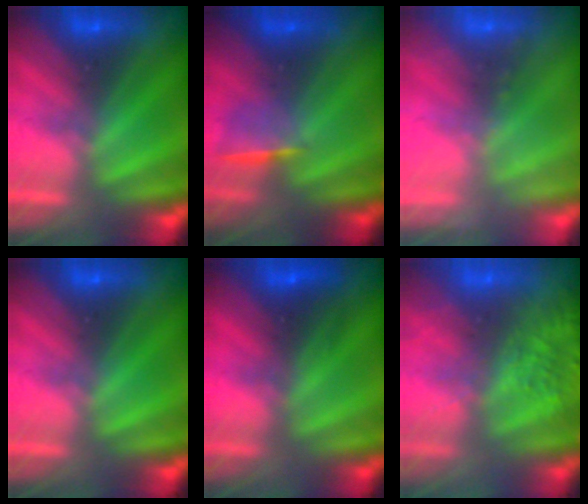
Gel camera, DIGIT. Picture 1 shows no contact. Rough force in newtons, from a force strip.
{"total": 1.1}
{"total": 2.3}
{"total": 0.0}
{"total": 2.5}
{"total": 7.8}